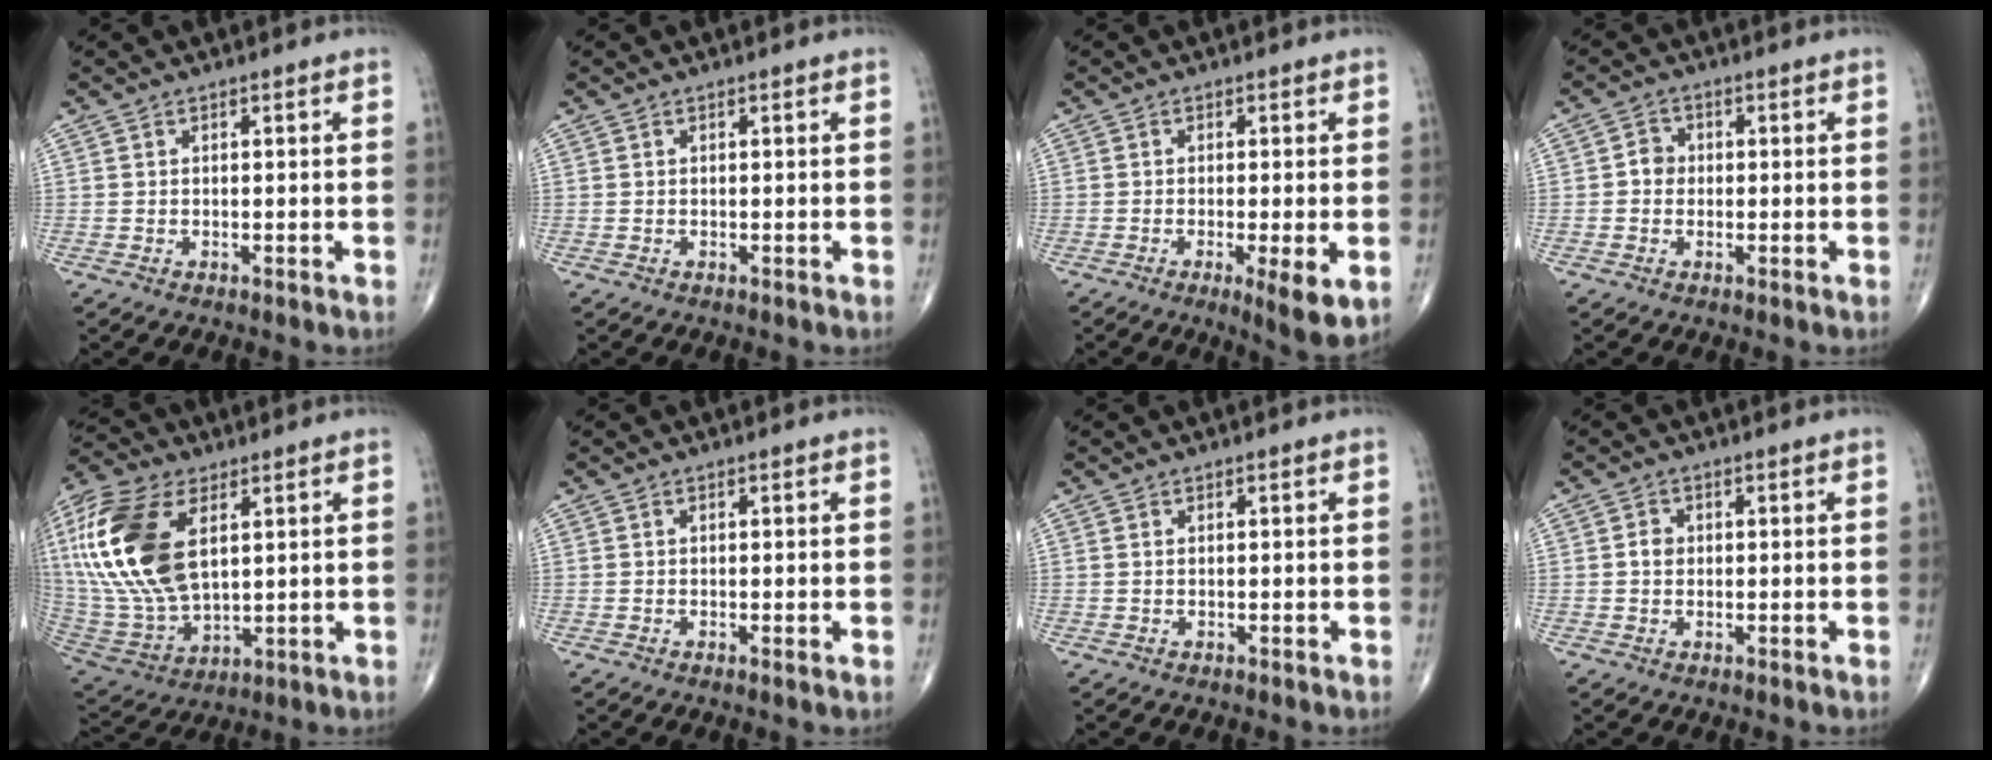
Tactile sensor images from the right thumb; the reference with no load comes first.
{"total": 0.0}
{"total": 6.3, "force": [-1.8, 1.1, 5.9], "torque": [-0.094, -0.018, -0.029]}
{"total": 2.7, "force": [-0.2, 2.4, 1.1], "torque": [-0.004, 0.007, -0.010]}
{"total": 24.1, "force": [6.5, 13.2, 19.1], "torque": [-0.423, -0.023, 0.125]}
{"total": 0.6, "force": [-0.1, 0.0, 0.6], "torque": [-0.015, -0.003, -0.003]}
{"total": 0.0}
{"total": 1.9, "force": [0.1, 1.6, 1.0], "torque": [-0.010, 0.005, 0.000]}